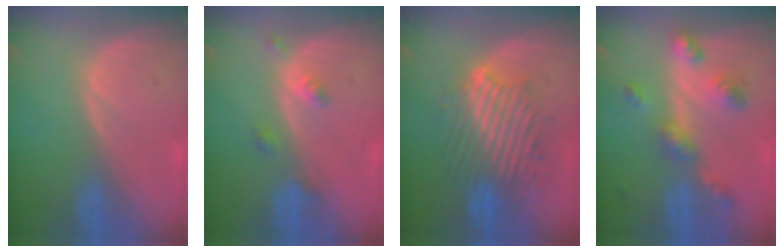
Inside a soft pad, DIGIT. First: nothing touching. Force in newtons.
{"total": 2.5, "press": 2.5, "slide": 0.2}
{"total": 9.1, "press": 9.1, "slide": 0.6}
{"total": 6.6, "press": 5.8, "slide": 3.2}